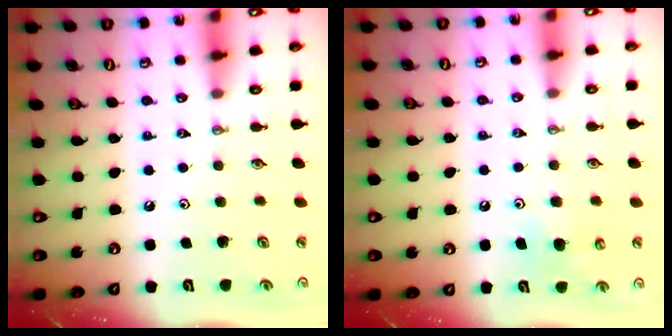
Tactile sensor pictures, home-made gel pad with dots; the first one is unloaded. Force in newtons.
{"total": 6.9, "press": 6.9, "slide": 0.9}